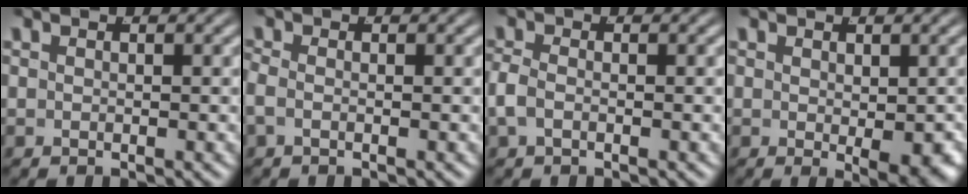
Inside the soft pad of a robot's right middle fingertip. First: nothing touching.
{"total": 1.2, "force": [-0.6, 0.6, 0.9], "torque": [-0.031, -0.010, -0.008]}
{"total": 1.7, "force": [-0.6, 0.9, 1.2], "torque": [-0.037, -0.009, -0.006]}
{"total": 2.9, "force": [-0.4, 0.8, 2.7], "torque": [-0.023, -0.018, 0.003]}